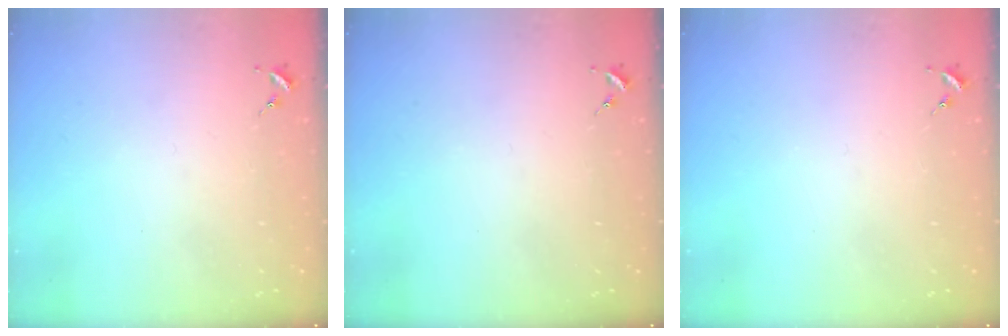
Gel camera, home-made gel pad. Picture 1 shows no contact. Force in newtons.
{"total": 0.0}
{"total": 0.0}